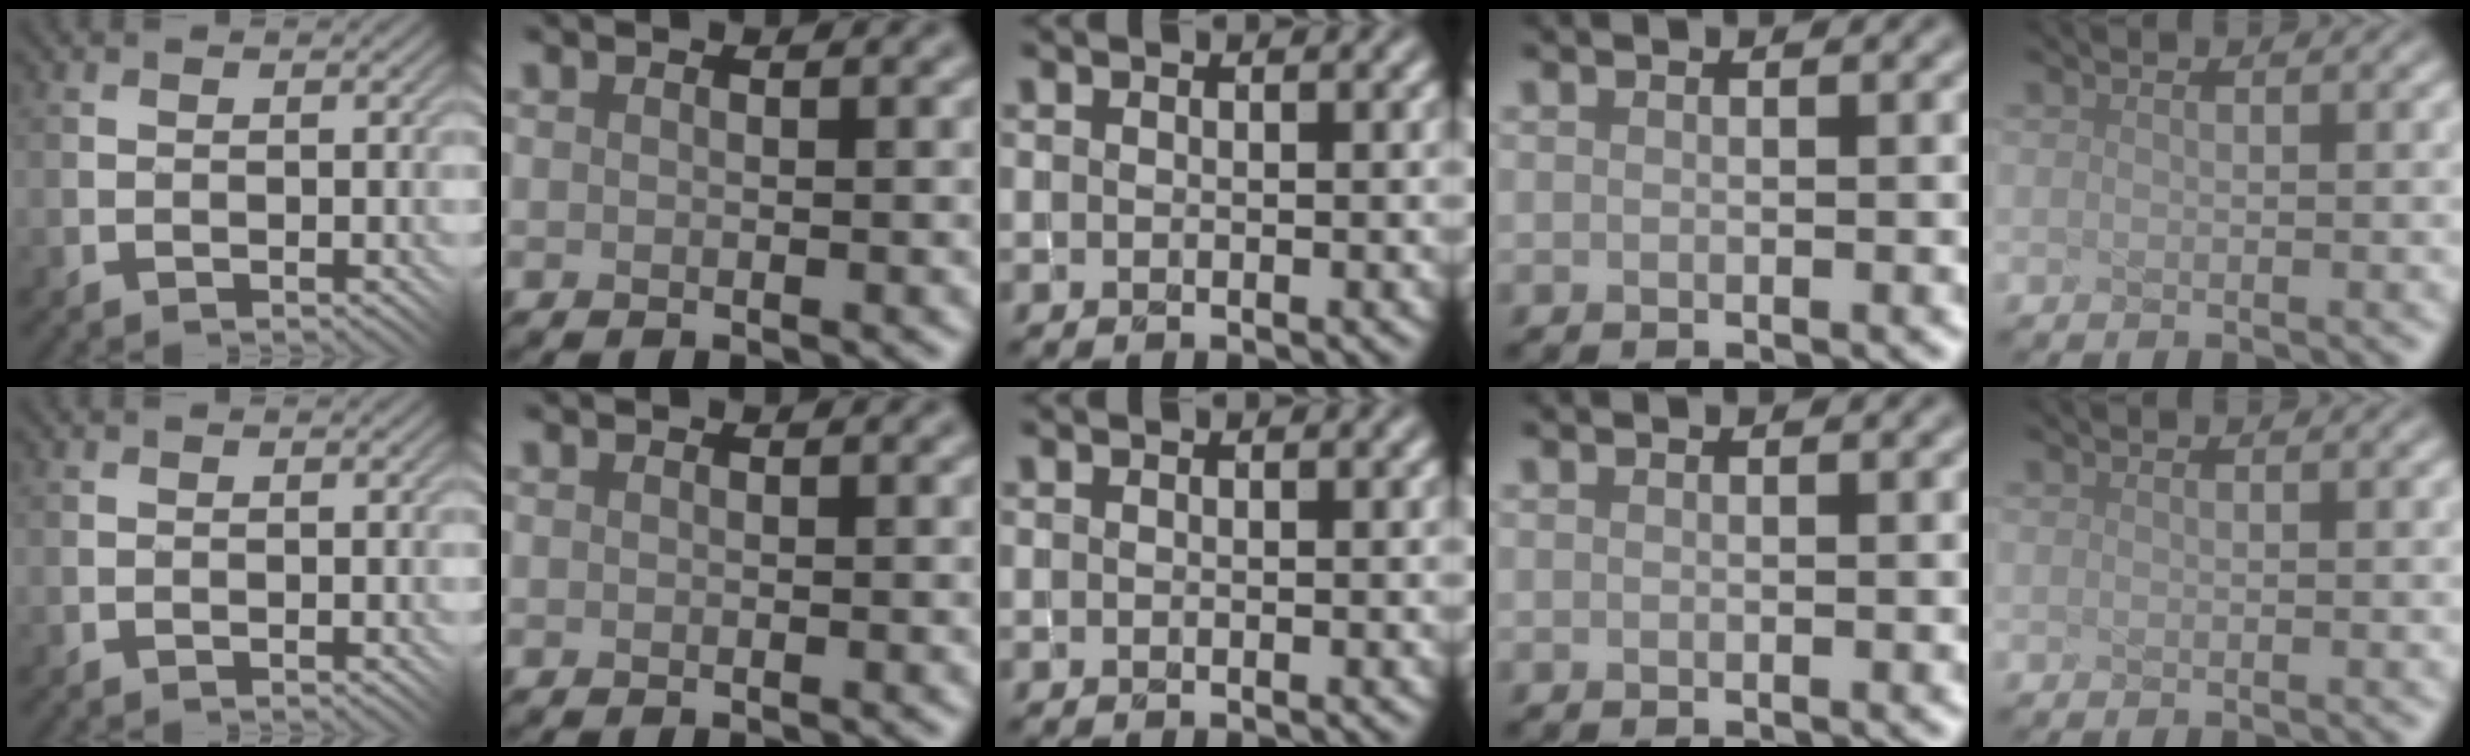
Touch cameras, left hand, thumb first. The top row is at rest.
{}